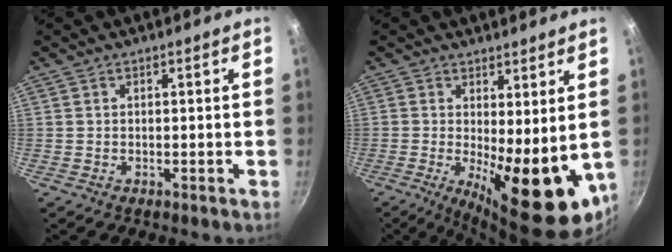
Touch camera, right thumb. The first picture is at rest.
{"total": 14.8, "force": [-0.3, 5.4, 13.8], "torque": [-0.169, -0.023, 0.010]}